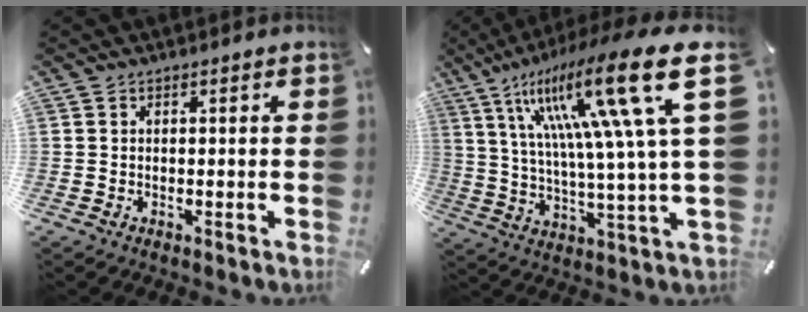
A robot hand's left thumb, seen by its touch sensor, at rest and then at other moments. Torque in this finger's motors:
{"motor_torque": [2.88, 2.12, 1.53, -1.24, 0.89]}